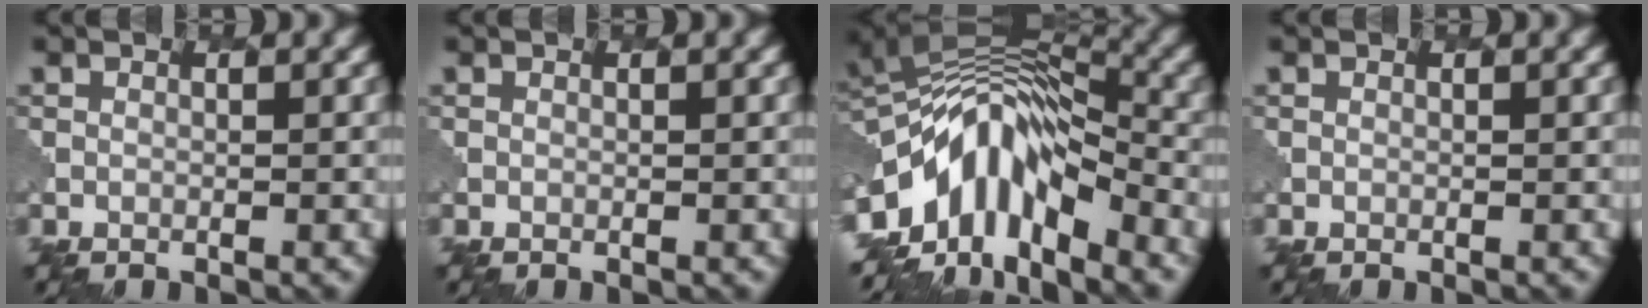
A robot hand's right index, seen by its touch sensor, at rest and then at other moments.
{"total": 0.0}
{"total": 10.5, "force": [-4.8, 5.3, 7.6], "torque": [-0.120, 0.008, -0.095]}
{"total": 0.0}